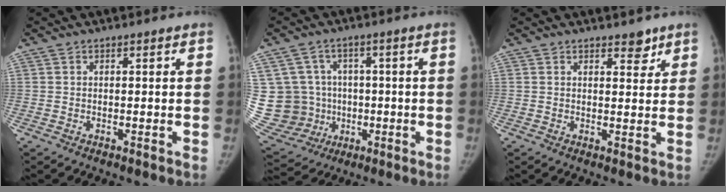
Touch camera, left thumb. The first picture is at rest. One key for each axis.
{"total": 17.7, "fx": 0.2, "fy": 16.8, "fz": 5.6, "tx": -0.136, "ty": 0.034, "tz": 0.032}
{"total": 2.7, "fx": 2.1, "fy": 1.3, "fz": 1.1, "tx": 0.004, "ty": -0.014, "tz": 0.028}